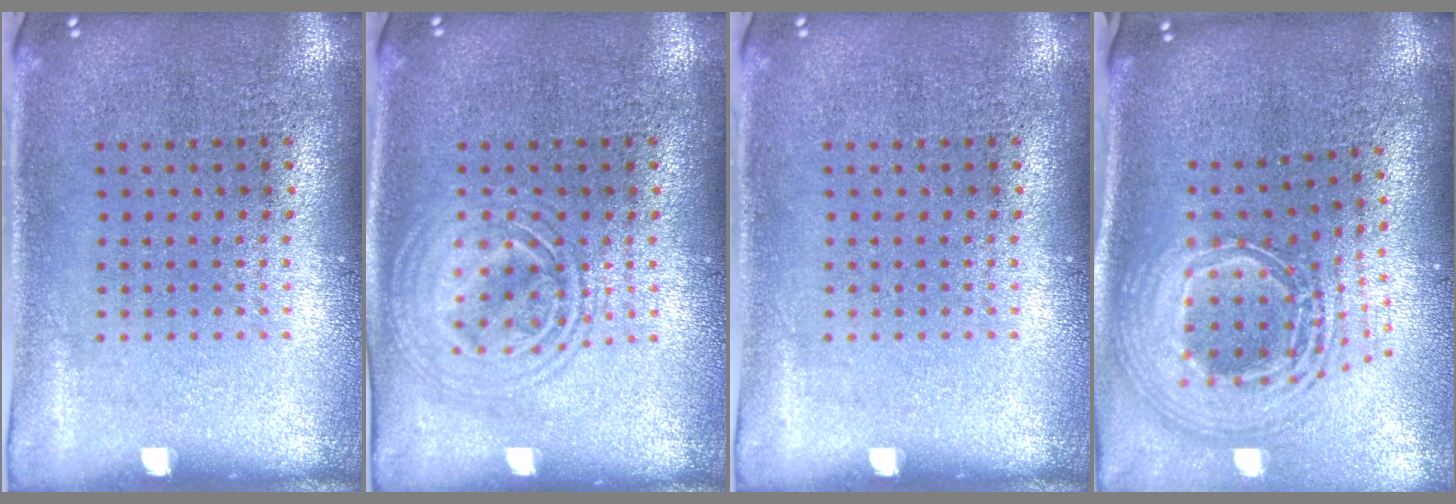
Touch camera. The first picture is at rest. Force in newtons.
{"total": 3.0, "press": 3.0, "slide": 0.5}
{"total": 0.0}
{"total": 2.8, "press": 1.9, "slide": 2.0}